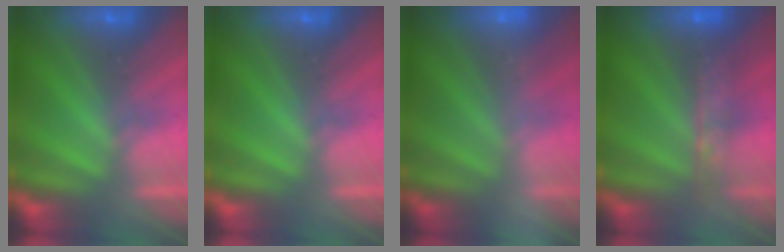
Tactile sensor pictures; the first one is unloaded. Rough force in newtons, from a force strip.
{"total": 0.0}
{"total": 2.2}
{"total": 7.7}